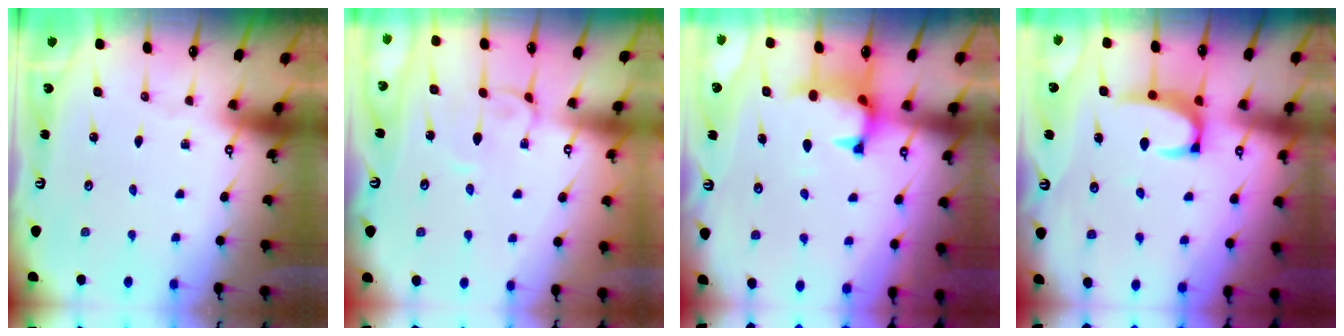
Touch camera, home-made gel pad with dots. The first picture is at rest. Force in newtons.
{"total": 3.8, "press": 3.8, "slide": 0.2}
{"total": 1.2, "press": 0.6, "slide": 1.0}
{"total": 3.5, "press": 3.5, "slide": 0.7}